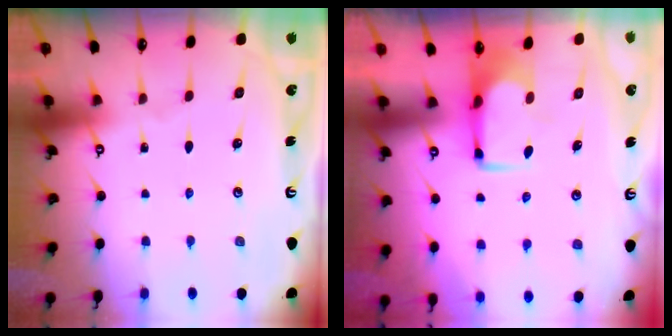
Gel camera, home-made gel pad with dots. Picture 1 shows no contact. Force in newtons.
{"total": 1.1, "press": 1.1, "slide": 0.1}